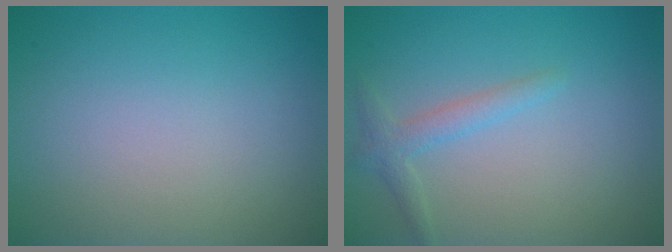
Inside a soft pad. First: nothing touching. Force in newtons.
{"total": 1.8, "press": 1.8, "slide": 0.1}